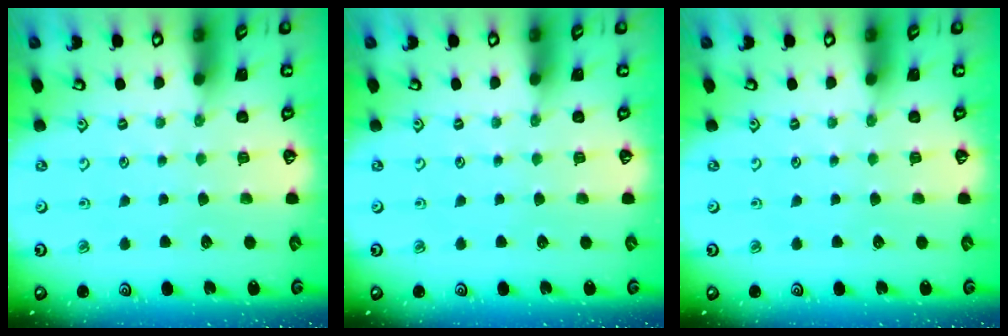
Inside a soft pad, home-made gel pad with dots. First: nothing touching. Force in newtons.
{"total": 0.0}
{"total": 0.0}